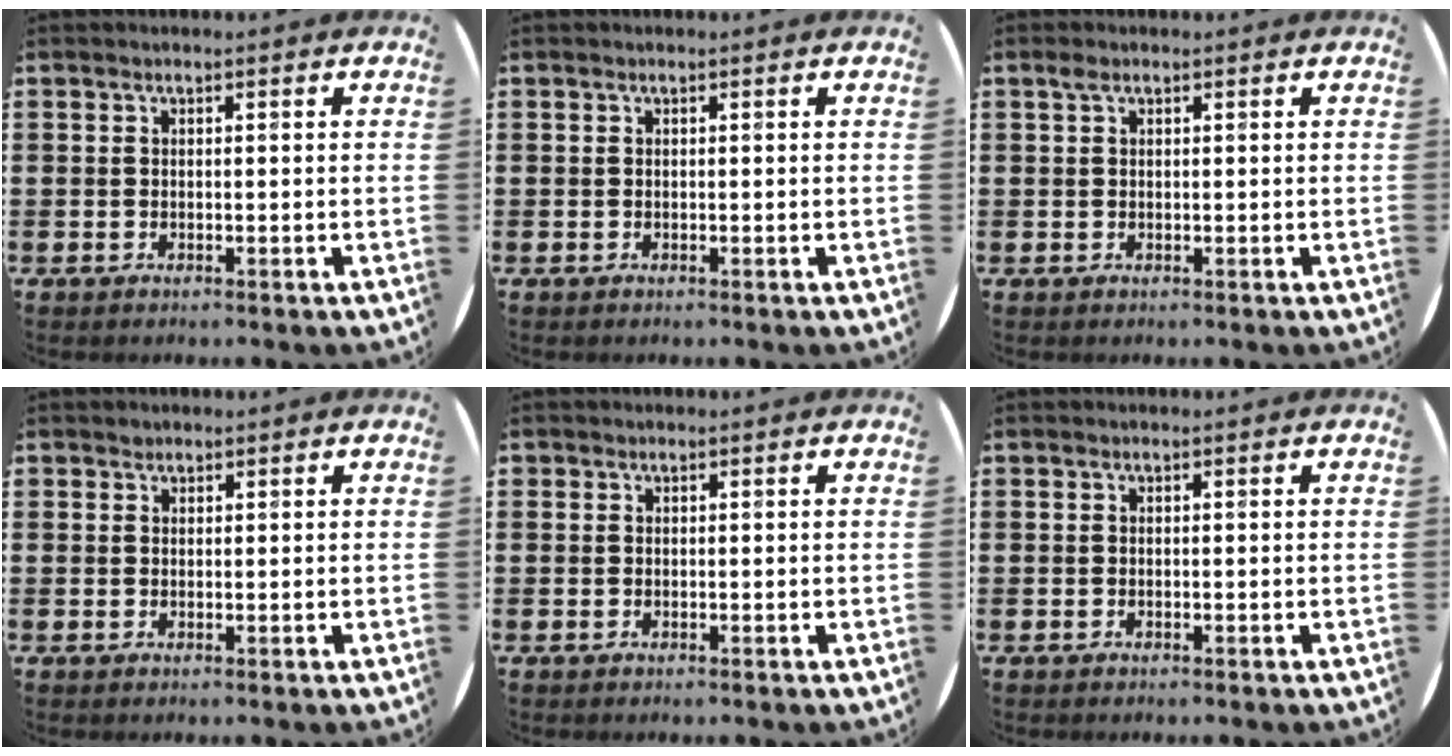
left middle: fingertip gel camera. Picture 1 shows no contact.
{"total": 0.0}
{"total": 0.9, "force": [0.5, 0.6, 0.5], "torque": [-0.004, 0.001, 0.007]}
{"total": 0.7, "force": [0.6, 0.3, 0.0], "torque": [-0.001, 0.002, 0.012]}
{"total": 0.0}
{"total": 0.0}